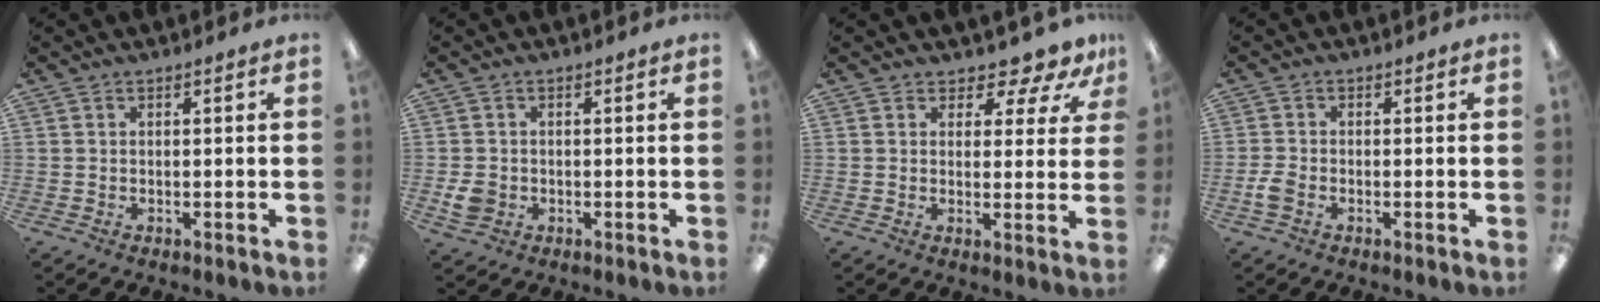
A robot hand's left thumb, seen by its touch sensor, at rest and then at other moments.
{"total": 3.6, "force": [-0.6, 3.2, 1.6], "torque": [-0.024, 0.000, -0.012]}
{"total": 5.6, "force": [4.6, 2.4, 2.1], "torque": [-0.019, -0.039, 0.077]}
{"total": 3.0, "force": [-1.3, 2.0, 1.9], "torque": [-0.043, 0.002, -0.025]}